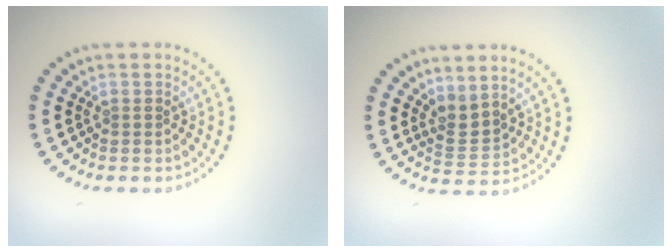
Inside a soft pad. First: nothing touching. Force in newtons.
{"total": 2.3, "press": 1.5, "slide": 1.7}